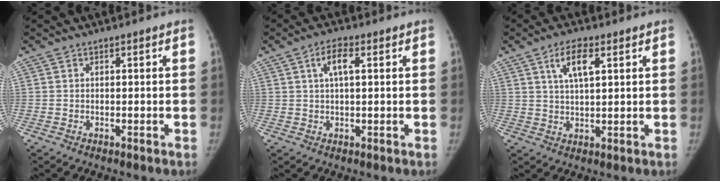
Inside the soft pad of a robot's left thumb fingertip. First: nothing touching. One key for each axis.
{"total": 4.6, "fx": 1.6, "fy": 1.7, "fz": 4.0, "tx": -0.074, "ty": 0.008, "tz": 0.028}
{"total": 6.4, "fx": 2.9, "fy": 2.4, "fz": 5.2, "tx": -0.092, "ty": -0.006, "tz": 0.054}